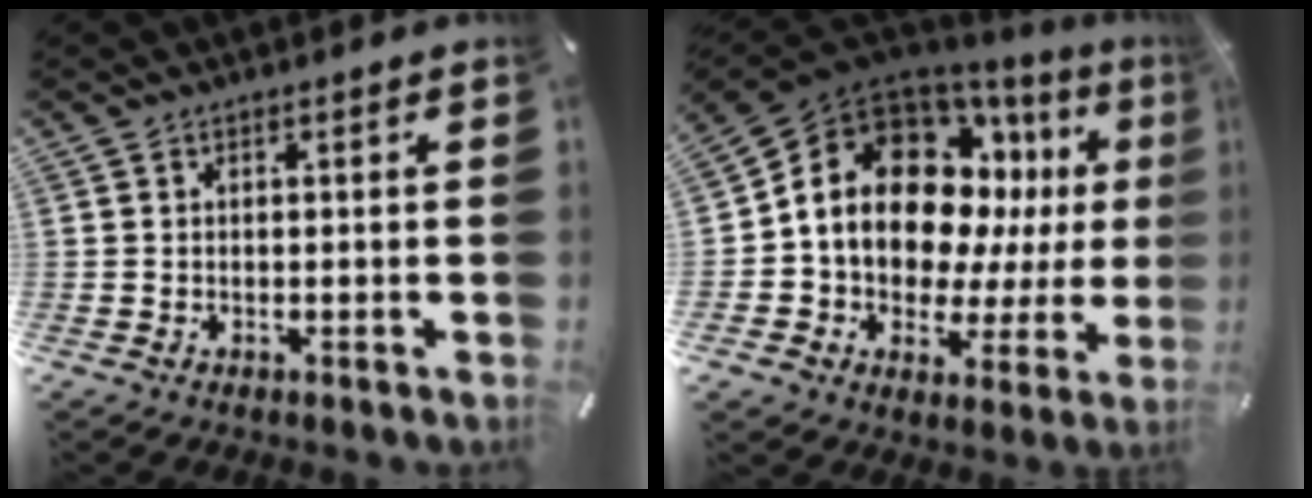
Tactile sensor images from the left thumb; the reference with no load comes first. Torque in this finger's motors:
{"motor_torque": [1.86, 3.15, 1.96, -0.81, 0.29]}